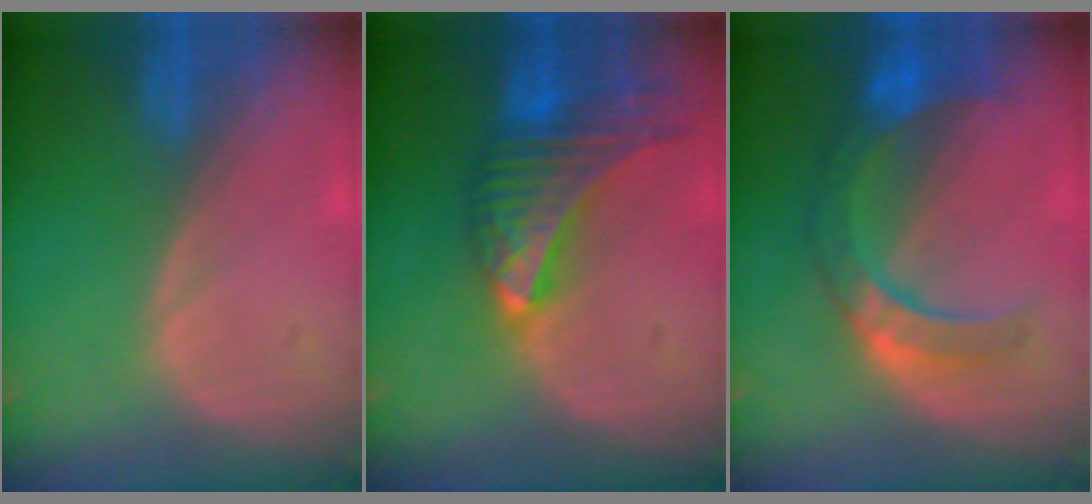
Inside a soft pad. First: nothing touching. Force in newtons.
{"total": 9.6, "press": 8.5, "slide": 4.4}
{"total": 8.8, "press": 7.8, "slide": 4.0}